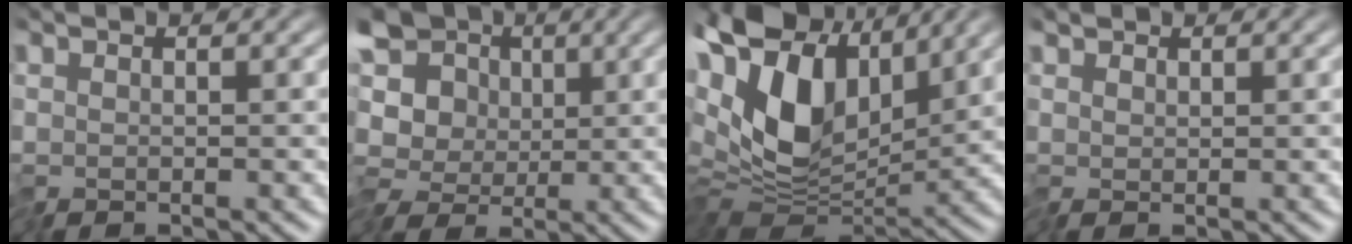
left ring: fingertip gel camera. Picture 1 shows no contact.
{"total": 9.4, "force": [-2.2, 7.7, 4.9], "torque": [-0.066, 0.004, -0.065]}
{"total": 11.6, "force": [2.5, 6.6, 9.2], "torque": [-0.184, 0.005, 0.037]}
{"total": 0.7, "force": [0.3, 0.6, 0.0], "torque": [-0.001, 0.004, 0.003]}